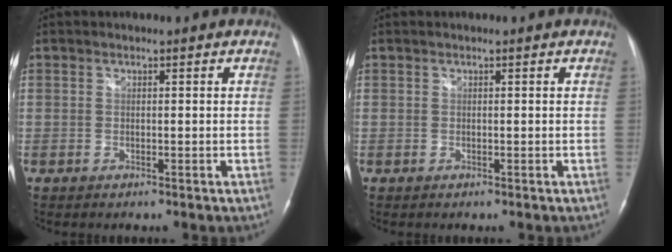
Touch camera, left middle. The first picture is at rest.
{"total": 0.0}